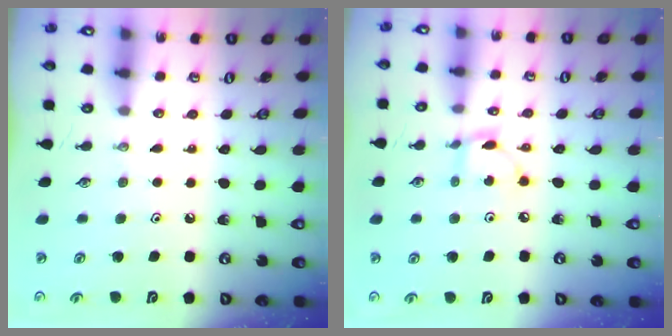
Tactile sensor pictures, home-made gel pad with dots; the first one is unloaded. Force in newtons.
{"total": 3.5, "press": 3.5, "slide": 0.1}